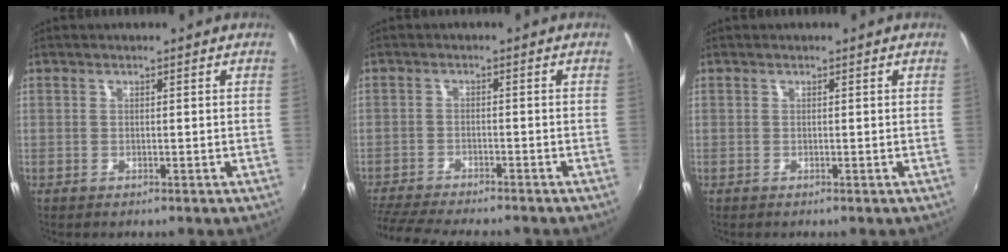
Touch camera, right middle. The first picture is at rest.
{"total": 11.5, "force": [-10.4, 1.6, 4.7], "torque": [-0.120, -0.023, -0.172]}
{"total": 0.0}